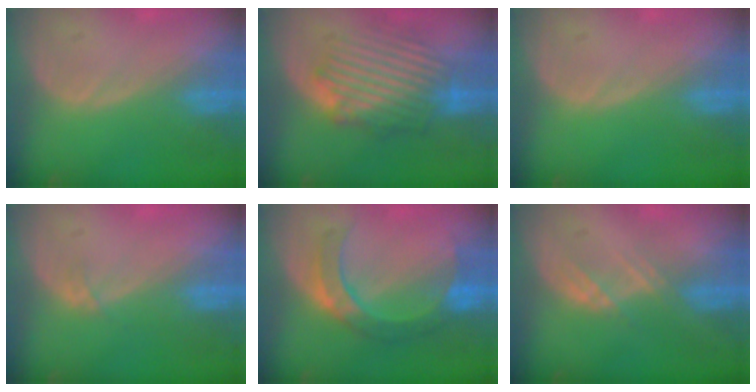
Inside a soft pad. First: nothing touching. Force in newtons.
{"total": 8.9, "press": 8.5, "slide": 2.7}
{"total": 0.0}
{"total": 1.2, "press": 0.9, "slide": 0.7}
{"total": 7.0, "press": 6.9, "slide": 1.0}
{"total": 2.6, "press": 2.5, "slide": 0.7}